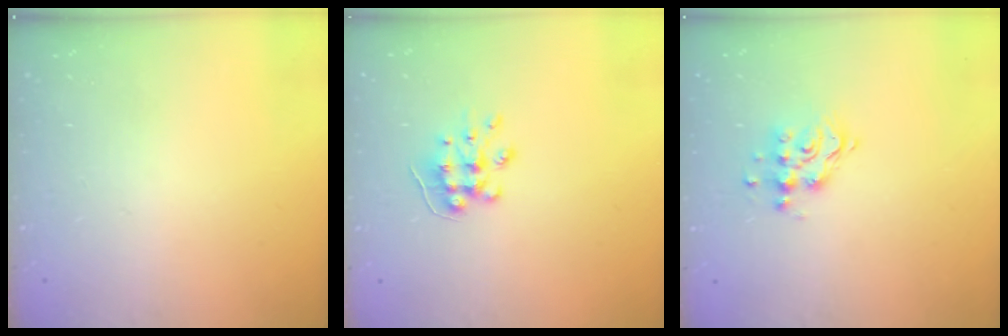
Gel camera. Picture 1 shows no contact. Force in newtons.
{"total": 8.2, "press": 8.2, "slide": 0.7}
{"total": 9.8, "press": 9.8, "slide": 0.7}